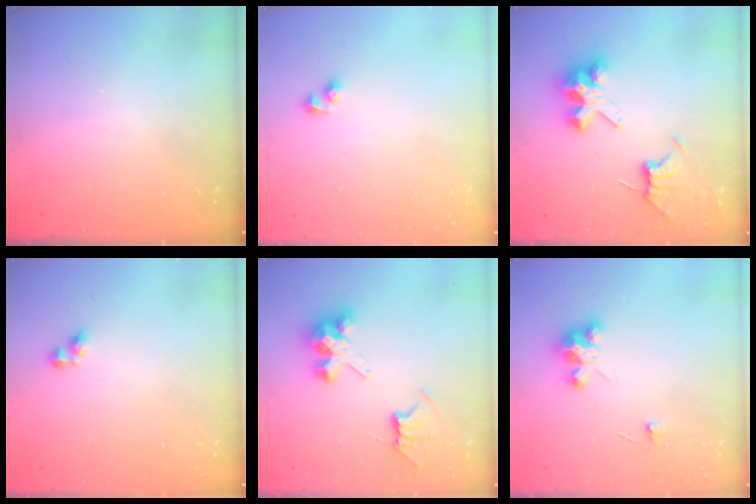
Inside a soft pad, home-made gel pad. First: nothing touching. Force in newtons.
{"total": 2.7, "press": 2.4, "slide": 1.1}
{"total": 8.7, "press": 8.6, "slide": 0.7}
{"total": 3.6, "press": 3.6, "slide": 0.5}
{"total": 8.1, "press": 8.1, "slide": 0.4}
{"total": 4.9, "press": 4.8, "slide": 0.2}